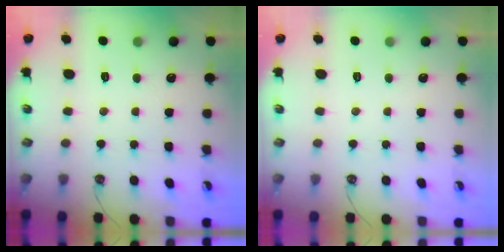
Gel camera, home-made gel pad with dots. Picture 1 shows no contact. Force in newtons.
{"total": 0.0}